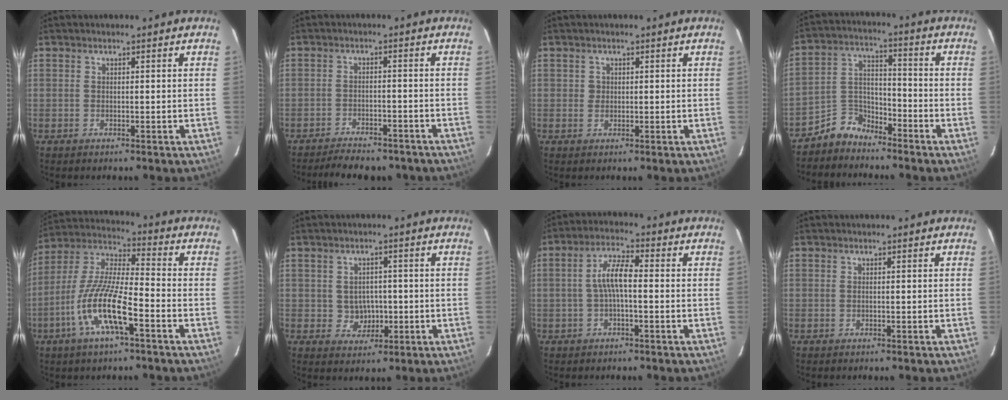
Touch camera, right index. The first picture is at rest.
{"total": 12.0, "force": [-10.2, 3.8, 4.9], "torque": [-0.105, -0.006, -0.136]}
{"total": 1.3, "force": [0.1, 1.2, 0.1], "torque": [0.004, 0.003, 0.001]}
{"total": 6.7, "force": [-5.4, 3.7, 1.2], "torque": [-0.027, 0.037, -0.111]}
{"total": 14.2, "force": [-6.3, 2.9, 12.4], "torque": [-0.257, -0.009, -0.127]}
{"total": 4.3, "force": [-0.4, 4.0, 1.3], "torque": [-0.029, 0.012, 0.006]}
{"total": 5.6, "force": [-0.6, 1.5, 5.4], "torque": [-0.108, 0.015, -0.011]}
{"total": 0.0}